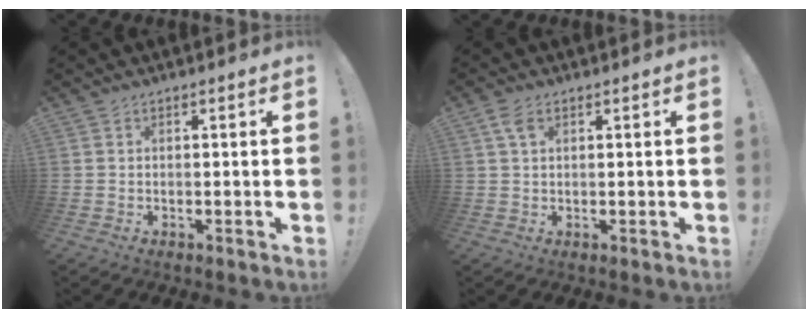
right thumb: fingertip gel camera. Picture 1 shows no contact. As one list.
[{"total": 3.8, "force": [1.5, 2.1, 2.7], "torque": [-0.056, 0.004, 0.030]}]